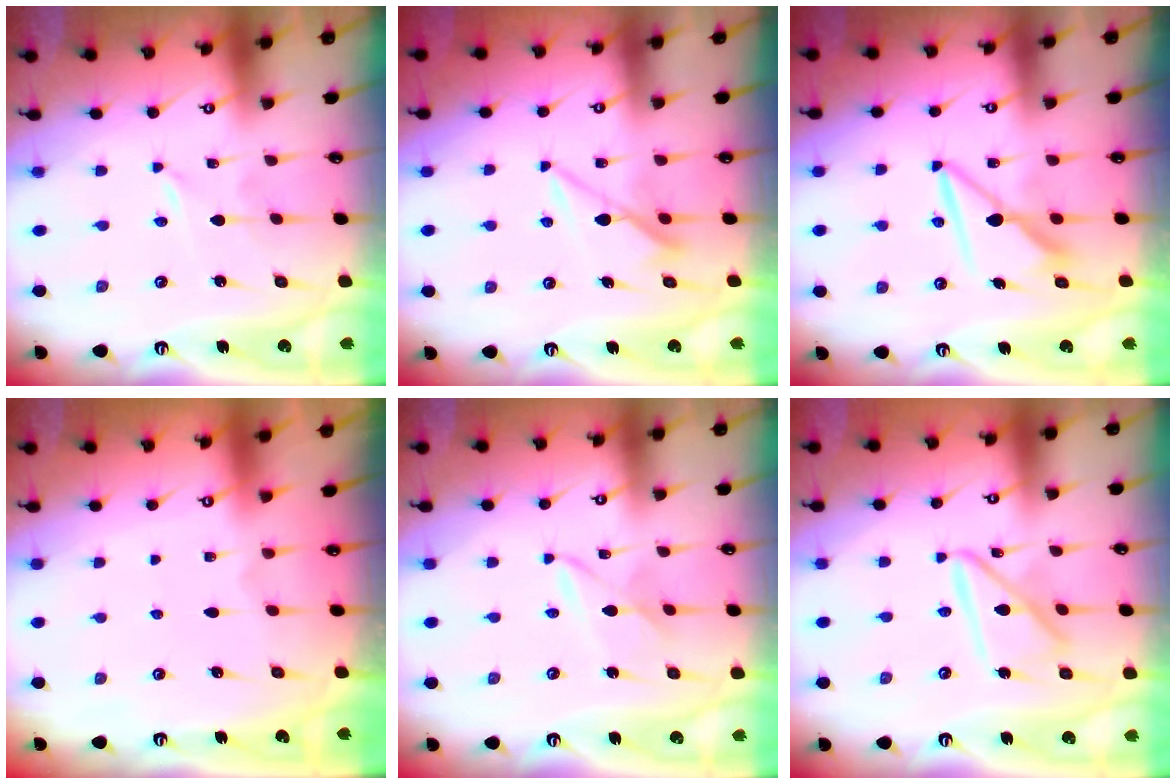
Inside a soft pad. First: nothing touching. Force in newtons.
{"total": 7.6, "press": 7.6, "slide": 0.4}
{"total": 7.9, "press": 7.9, "slide": 0.2}
{"total": 0.5, "press": 0.5, "slide": 0.1}
{"total": 3.9, "press": 3.8, "slide": 0.4}
{"total": 12.1, "press": 12.0, "slide": 1.0}